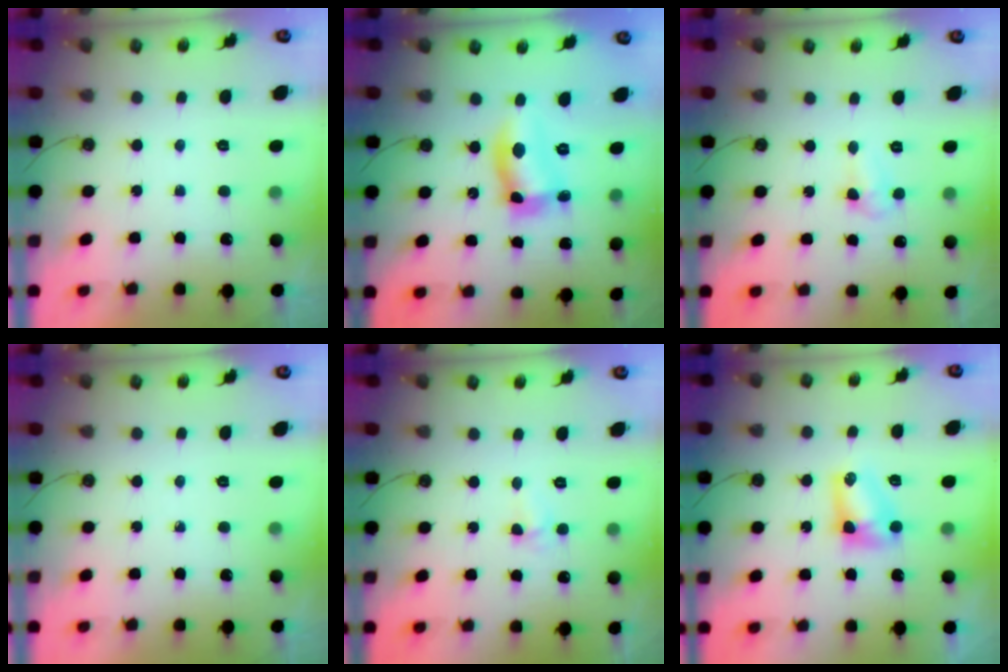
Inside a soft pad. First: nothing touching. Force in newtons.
{"total": 11.5, "press": 11.1, "slide": 3.0}
{"total": 3.6, "press": 3.6, "slide": 0.6}
{"total": 0.0}
{"total": 2.9, "press": 2.9, "slide": 0.4}
{"total": 6.2, "press": 6.2, "slide": 0.6}